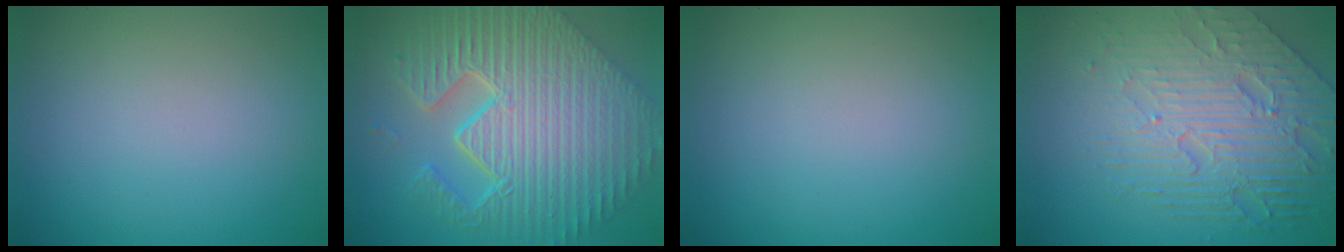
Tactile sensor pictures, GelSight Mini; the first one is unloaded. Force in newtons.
{"total": 12.0, "press": 7.8, "slide": 9.1}
{"total": 0.0}
{"total": 8.1, "press": 5.6, "slide": 5.9}